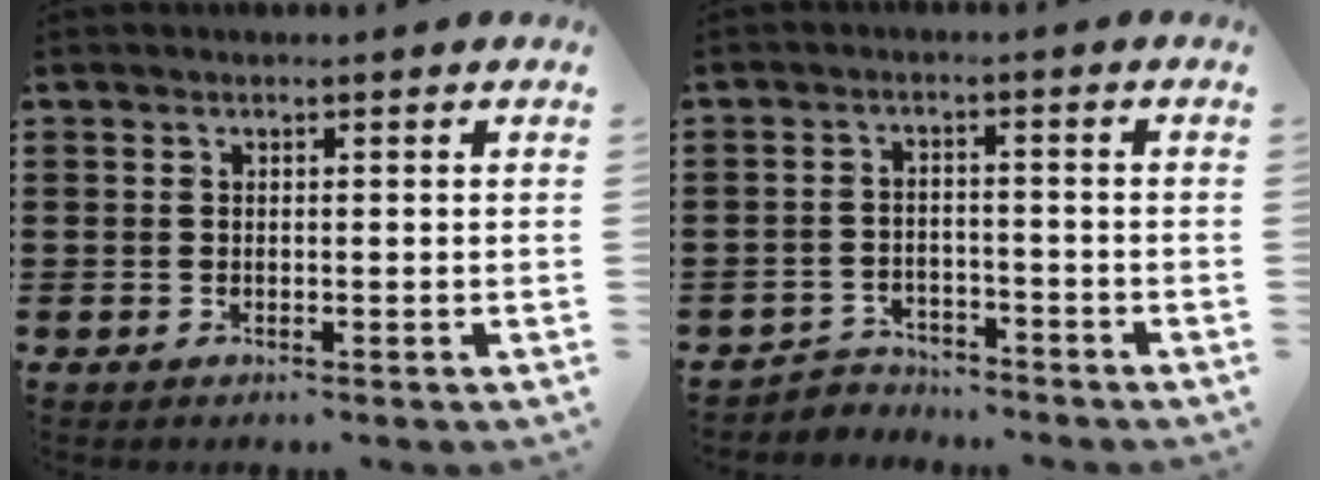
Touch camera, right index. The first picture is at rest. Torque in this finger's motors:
{"motor_torque": [-0.82, 0.54, -0.71, -0.21]}